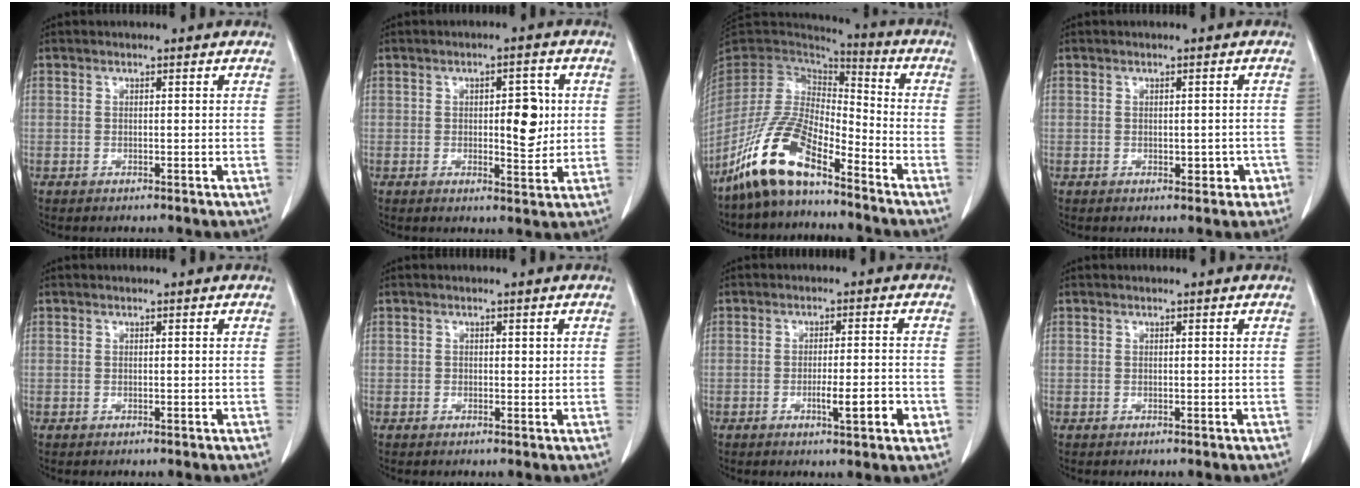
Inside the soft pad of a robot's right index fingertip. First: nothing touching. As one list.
[{"total": 5.6, "force": [0.6, 2.1, 5.2], "torque": [-0.066, -0.002, 0.009]}, {"total": 13.3, "force": [-9.4, 3.6, 8.7], "torque": [-0.187, 0.003, -0.185]}, {"total": 2.7, "force": [-0.9, 1.6, 2.0], "torque": [-0.014, 0.010, -0.005]}, {"total": 0.0}, {"total": 0.9, "force": [0.1, 0.6, 0.7], "torque": [-0.006, 0.000, 0.000]}, {"total": 5.5, "force": [-1.9, 0.7, 5.1], "torque": [-0.074, -0.002, -0.025]}, {"total": 0.0}]